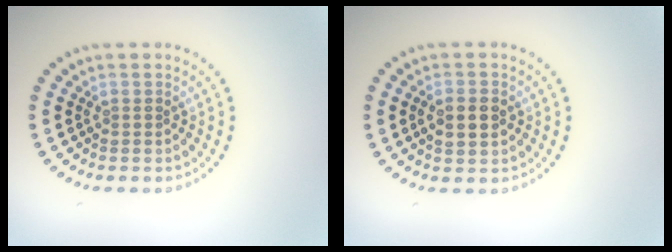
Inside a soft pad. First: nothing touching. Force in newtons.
{"total": 2.7, "press": 2.7, "slide": 0.3}